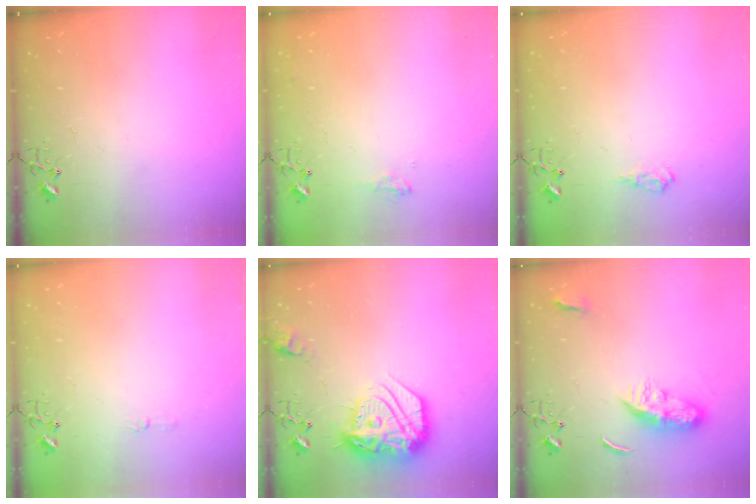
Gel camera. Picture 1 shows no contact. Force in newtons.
{"total": 5.8, "press": 5.7, "slide": 0.7}
{"total": 8.2, "press": 8.2, "slide": 0.9}
{"total": 3.3, "press": 3.2, "slide": 0.4}
{"total": 20.7, "press": 20.6, "slide": 1.5}
{"total": 8.7, "press": 8.7, "slide": 0.4}